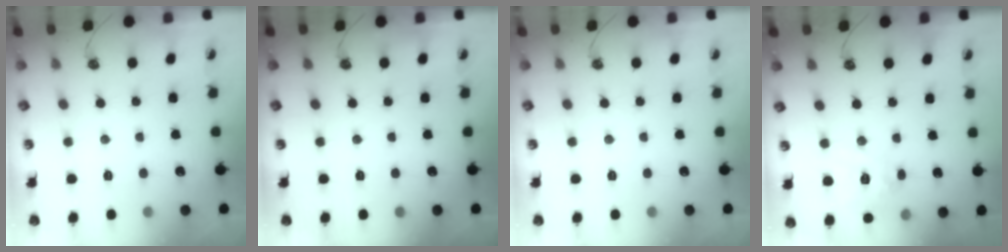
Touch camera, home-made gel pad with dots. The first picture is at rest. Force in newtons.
{"total": 0.0}
{"total": 0.0}
{"total": 12.2, "press": 12.1, "slide": 1.0}